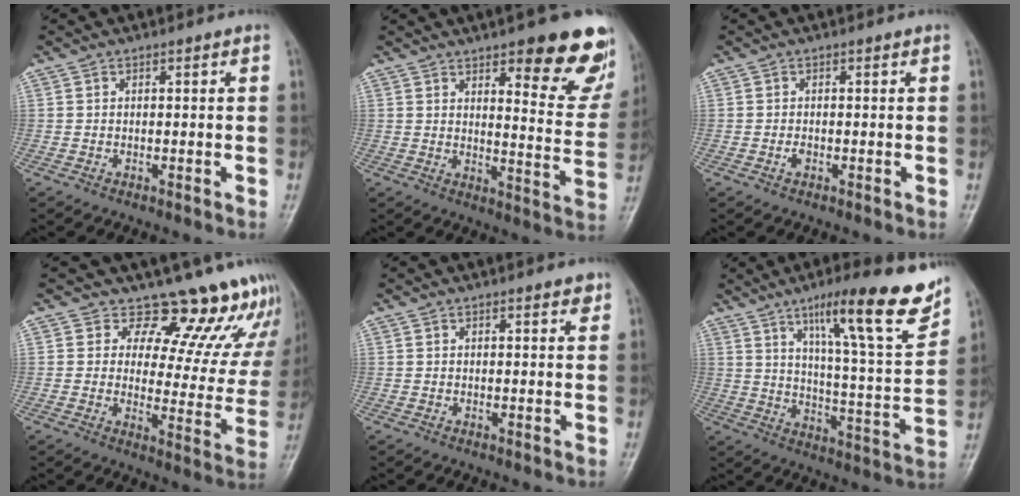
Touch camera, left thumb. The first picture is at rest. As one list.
[{"total": 17.5, "force": [10.3, 5.4, 13.0], "torque": [-0.116, -0.063, 0.131]}, {"total": 0.9, "force": [-0.3, 0.5, 0.6], "torque": [-0.010, 0.000, -0.006]}, {"total": 15.7, "force": [14.2, 5.6, 3.7], "torque": [0.007, -0.111, 0.156]}, {"total": 1.8, "force": [1.3, 0.5, 1.1], "torque": [-0.010, -0.006, 0.014]}, {"total": 20.2, "force": [12.6, 3.0, 15.6], "torque": [-0.200, -0.059, 0.192]}]